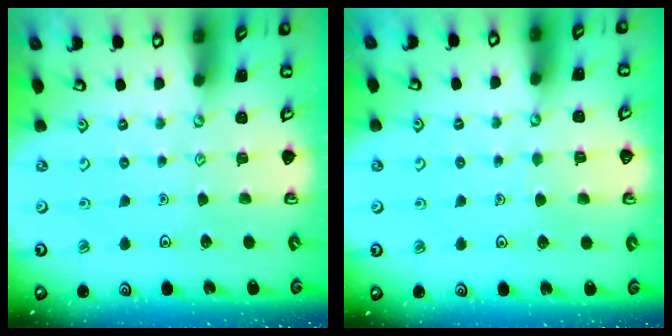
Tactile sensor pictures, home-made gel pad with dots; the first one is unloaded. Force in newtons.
{"total": 3.6, "press": 3.6, "slide": 0.4}